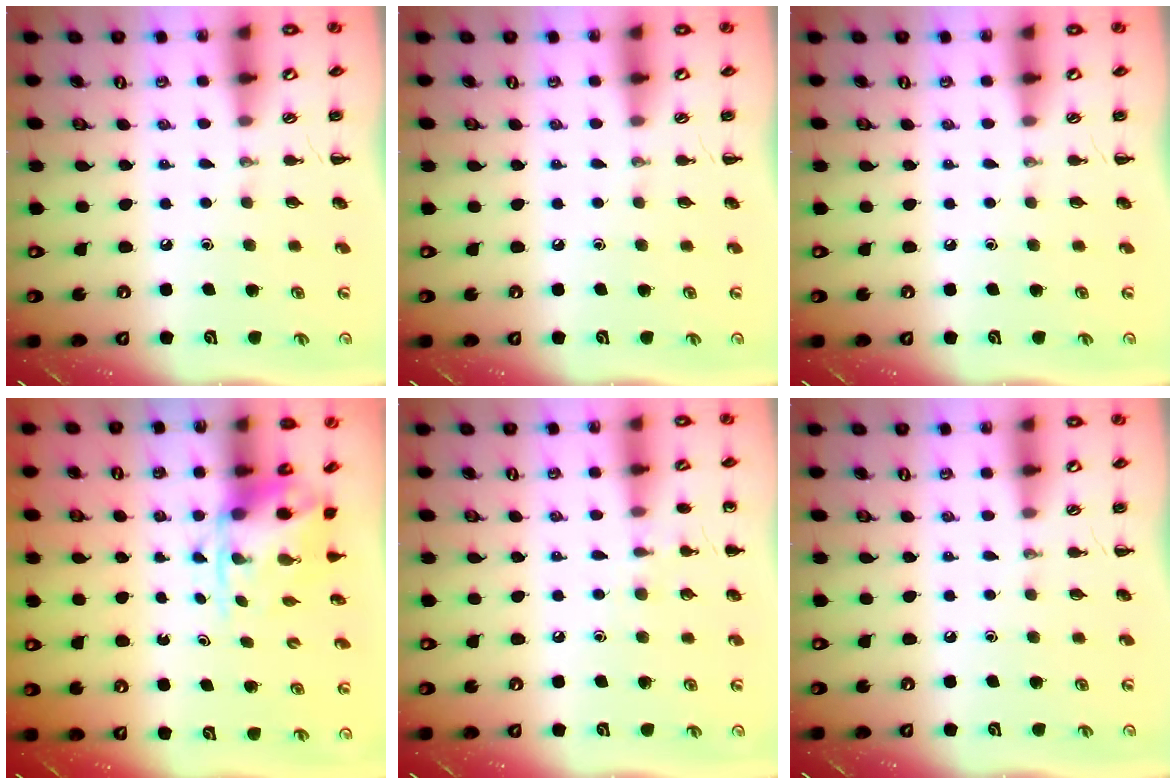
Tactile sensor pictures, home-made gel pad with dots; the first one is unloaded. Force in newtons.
{"total": 0.0}
{"total": 0.0}
{"total": 3.9, "press": 3.8, "slide": 0.9}
{"total": 5.9, "press": 5.7, "slide": 1.7}
{"total": 0.0}